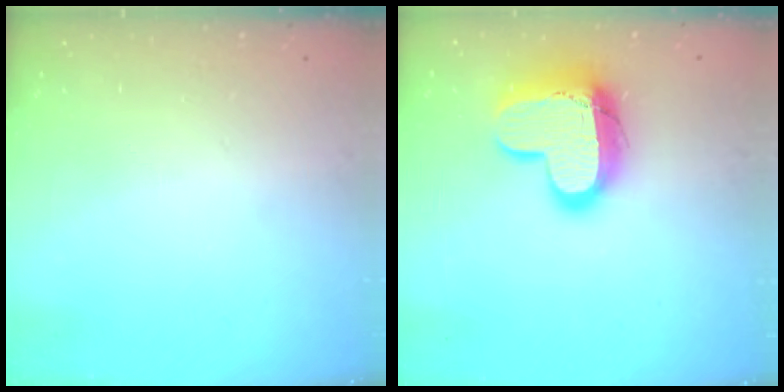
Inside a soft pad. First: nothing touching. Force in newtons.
{"total": 16.2, "press": 16.1, "slide": 1.3}